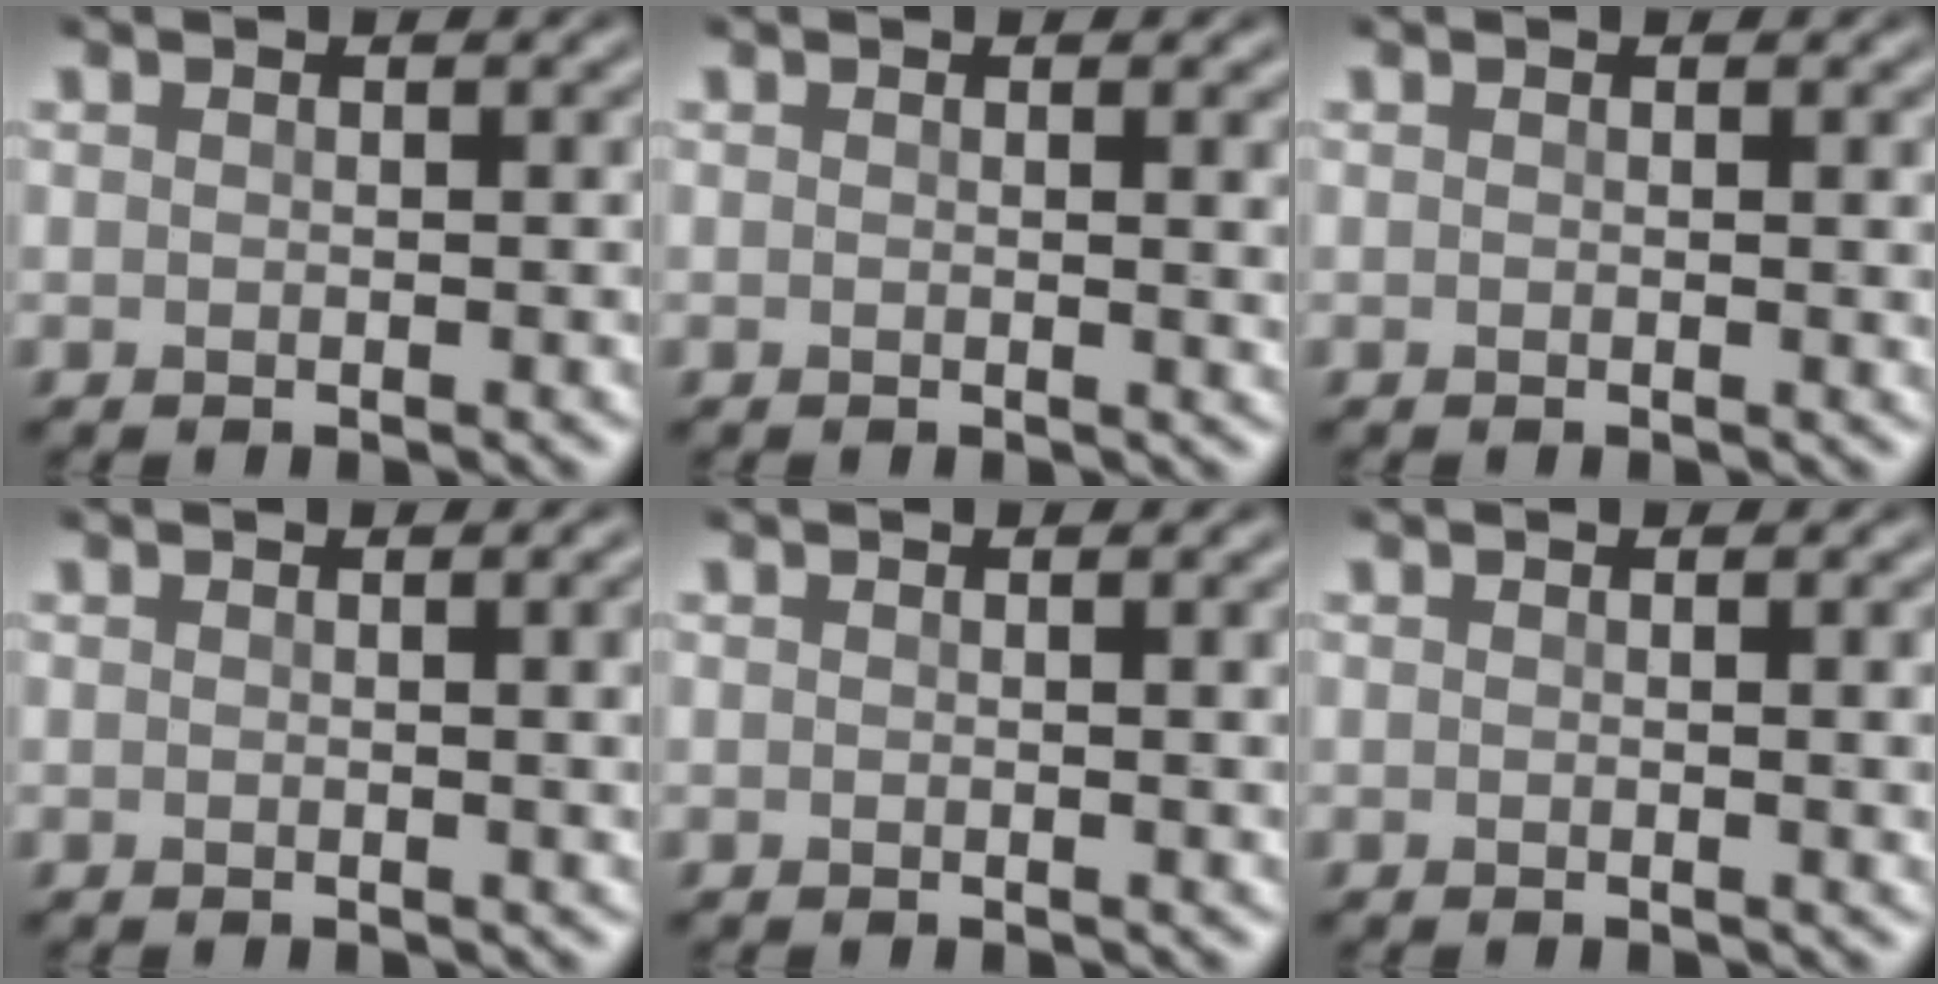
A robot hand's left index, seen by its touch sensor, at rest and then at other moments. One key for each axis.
{"total": 1.8, "fx": 0.5, "fy": 0.6, "fz": 1.6, "tx": -0.011, "ty": 0.001, "tz": 0.004}
{"total": 0.9, "fx": 0.2, "fy": 0.3, "fz": 0.9, "tx": -0.005, "ty": 0.000, "tz": 0.000}
{"total": 3.2, "fx": 0.5, "fy": 1.0, "fz": 3.0, "tx": -0.026, "ty": 0.007, "tz": 0.003}
{"total": 2.0, "fx": 0.5, "fy": 0.6, "fz": 1.9, "tx": -0.016, "ty": 0.004, "tz": 0.004}
{"total": 2.7, "fx": 0.3, "fy": 0.8, "fz": 2.6, "tx": -0.022, "ty": 0.003, "tz": 0.000}